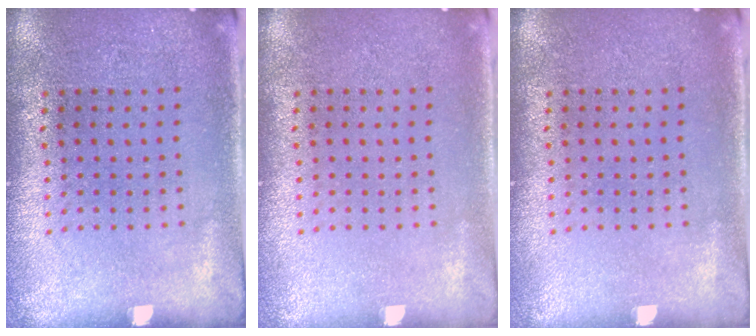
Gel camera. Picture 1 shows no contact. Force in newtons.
{"total": 0.0}
{"total": 0.0}